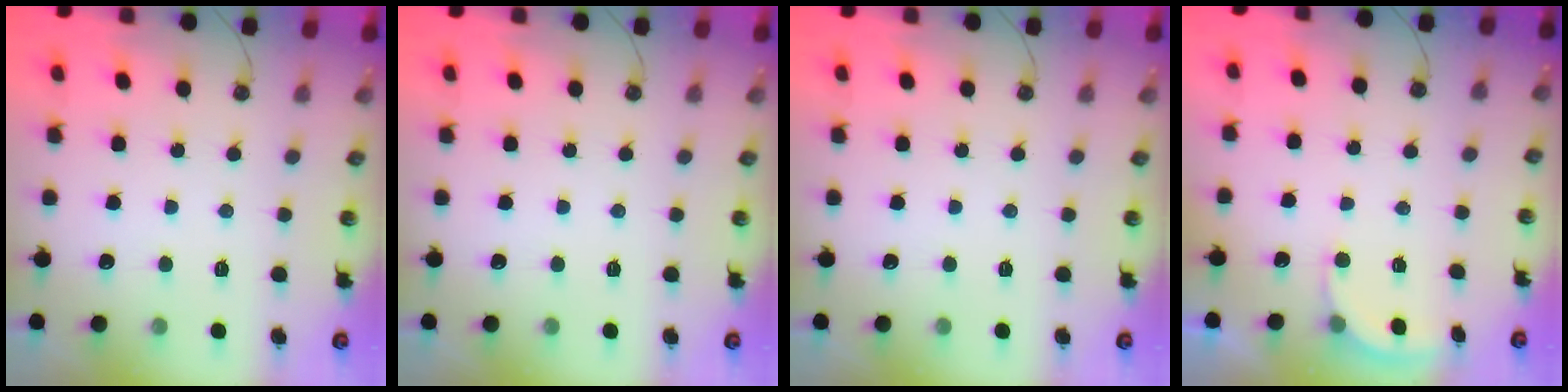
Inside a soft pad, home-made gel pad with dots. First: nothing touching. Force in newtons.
{"total": 0.0}
{"total": 0.0}
{"total": 2.6, "press": 2.3, "slide": 1.1}